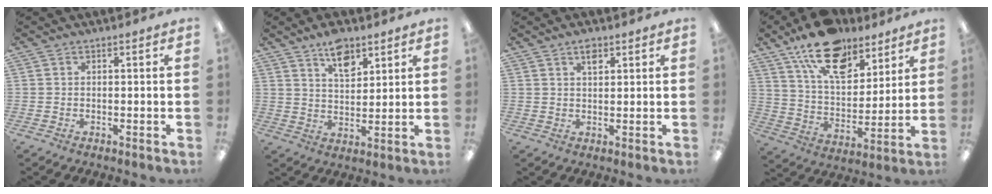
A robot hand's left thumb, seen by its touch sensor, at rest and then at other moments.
{"total": 8.4, "force": [5.8, 4.3, 4.3], "torque": [-0.060, -0.028, 0.100]}
{"total": 3.2, "force": [2.1, 1.4, 2.0], "torque": [-0.027, -0.003, 0.034]}
{"total": 18.3, "force": [12.7, 9.1, 9.4], "torque": [-0.156, -0.064, 0.224]}